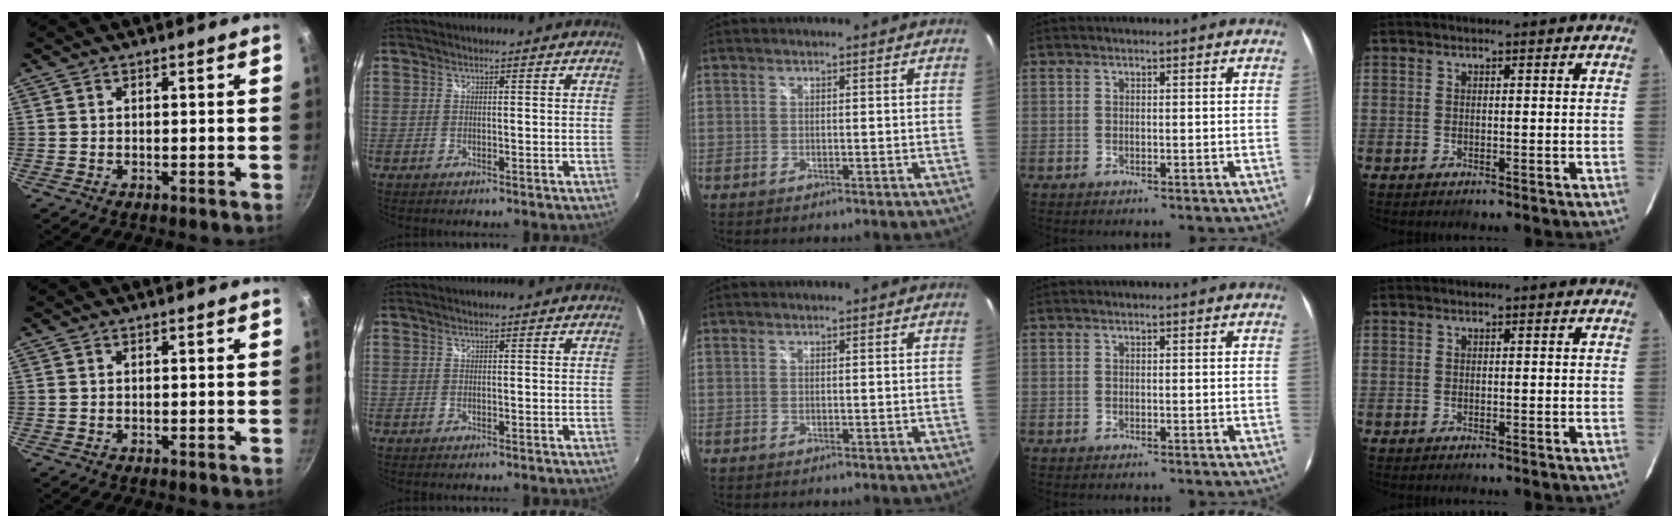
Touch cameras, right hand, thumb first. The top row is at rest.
{}